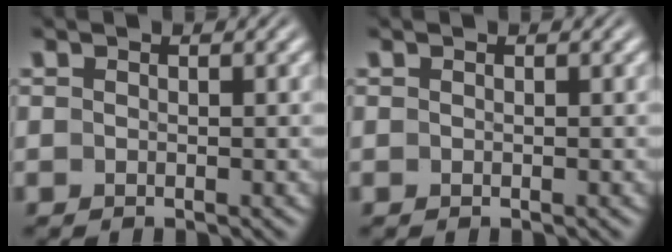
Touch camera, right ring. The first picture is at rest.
{"total": 0.0}